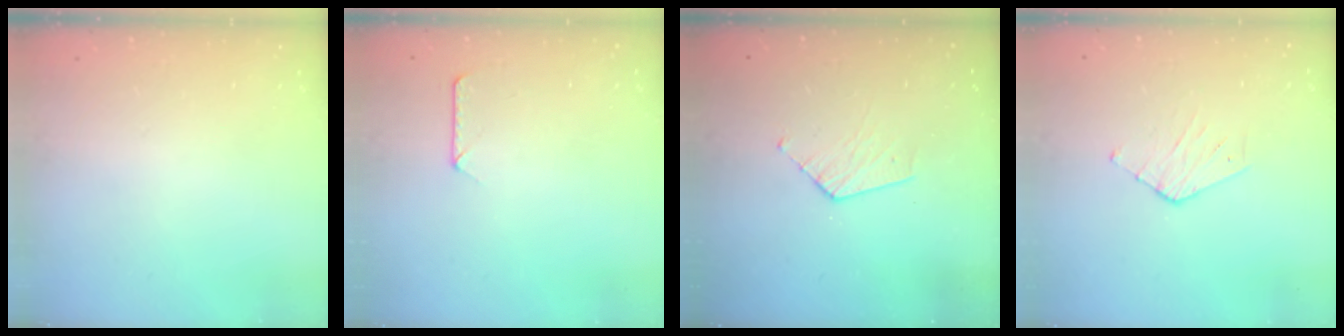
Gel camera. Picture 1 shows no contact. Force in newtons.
{"total": 7.1, "press": 7.1, "slide": 0.6}
{"total": 4.2, "press": 4.2, "slide": 0.3}
{"total": 3.4, "press": 3.4, "slide": 0.3}